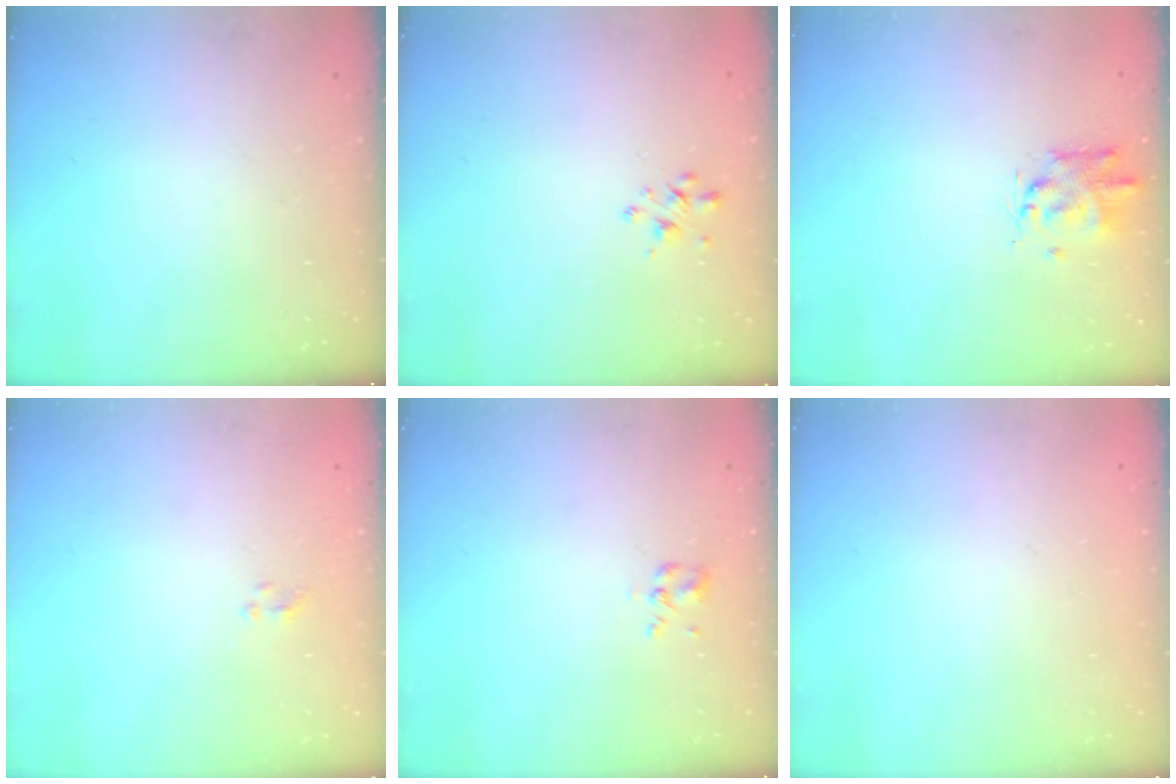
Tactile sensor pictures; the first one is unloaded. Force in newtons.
{"total": 2.3, "press": 2.2, "slide": 0.3}
{"total": 2.6, "press": 2.5, "slide": 0.9}
{"total": 1.2, "press": 1.0, "slide": 0.6}
{"total": 1.9, "press": 1.8, "slide": 0.8}
{"total": 1.8, "press": 1.7, "slide": 0.2}